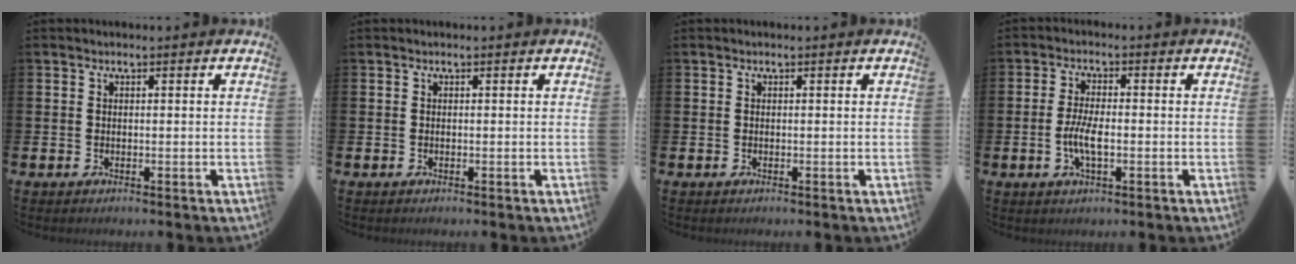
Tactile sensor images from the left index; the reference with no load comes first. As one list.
[{"total": 0.0}, {"total": 0.0}, {"total": 4.1, "force": [-0.9, 1.4, 3.8], "torque": [-0.074, -0.005, -0.022]}]